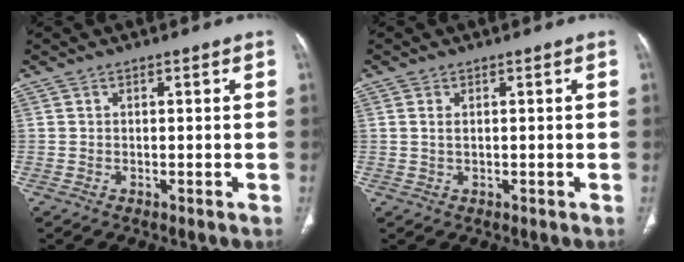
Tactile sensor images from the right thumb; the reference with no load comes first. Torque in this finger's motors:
{"motor_torque": [-0.58, 0.31, -0.36, -0.13, 0.00]}